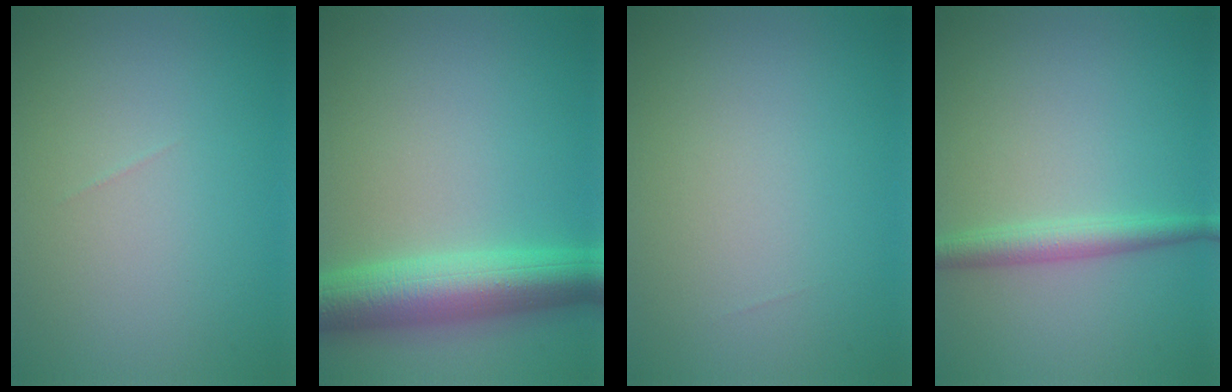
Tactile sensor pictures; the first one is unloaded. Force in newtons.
{"total": 7.0, "press": 7.0, "slide": 0.1}
{"total": 0.0}
{"total": 2.4, "press": 2.4, "slide": 0.1}